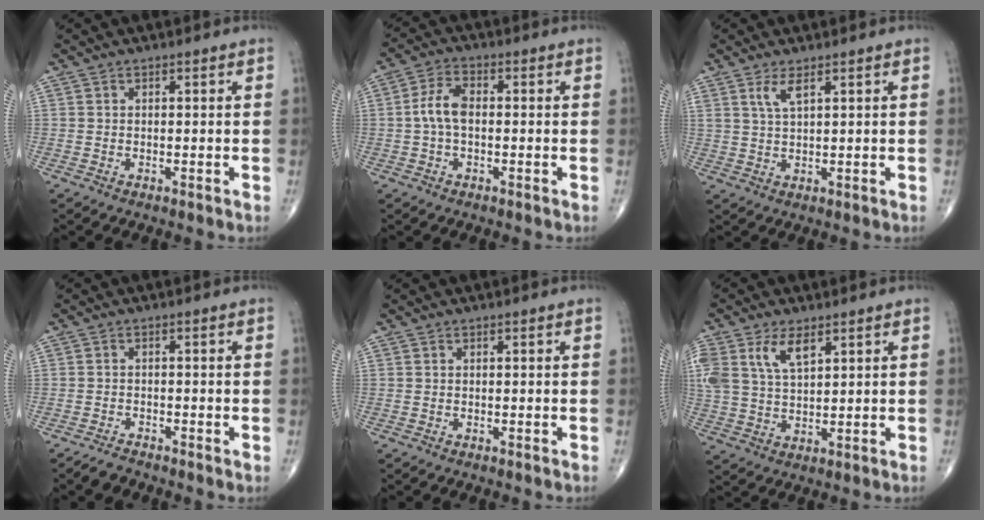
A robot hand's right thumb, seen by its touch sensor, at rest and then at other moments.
{"total": 5.5, "force": [-0.3, 3.0, 4.6], "torque": [-0.096, 0.017, -0.012]}
{"total": 3.4, "force": [1.9, 0.9, 2.6], "torque": [-0.056, -0.009, 0.042]}
{"total": 1.8, "force": [-1.6, 0.5, 0.5], "torque": [-0.013, -0.004, -0.034]}
{"total": 0.0}
{"total": 9.7, "force": [4.6, 4.9, 6.9], "torque": [-0.145, -0.007, 0.098]}